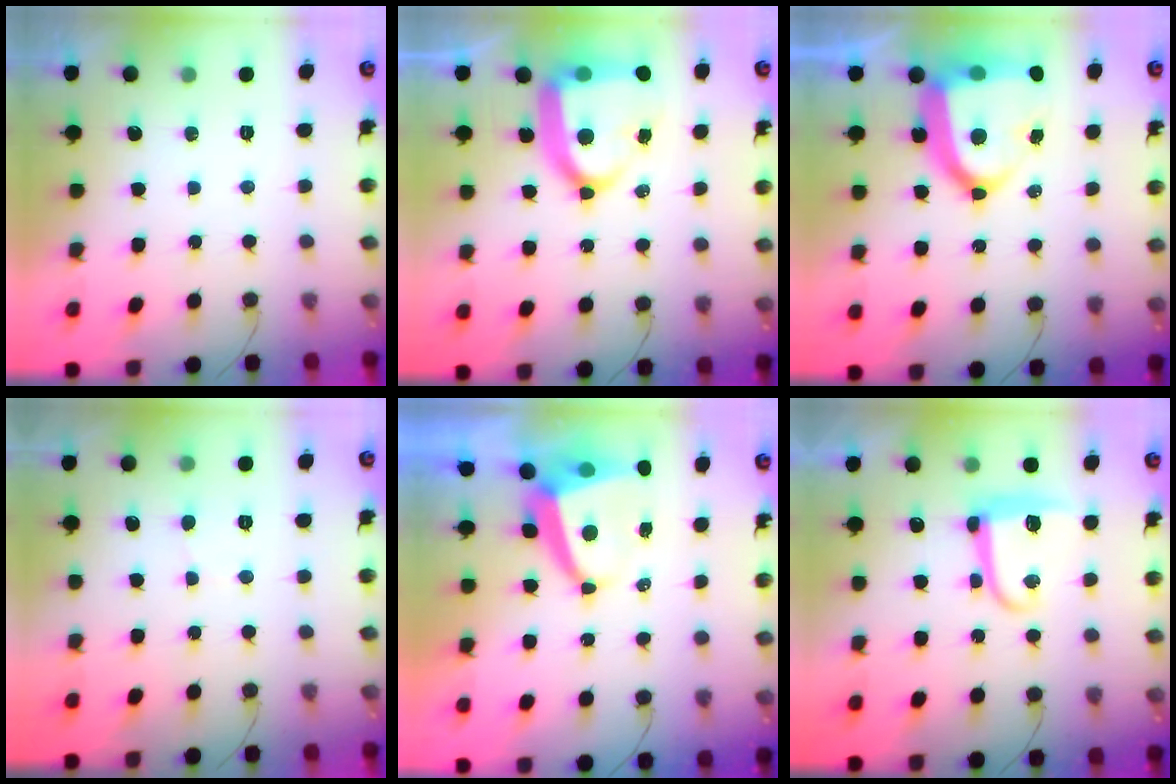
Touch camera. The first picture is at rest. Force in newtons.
{"total": 19.3, "press": 19.2, "slide": 1.9}
{"total": 20.5, "press": 20.4, "slide": 1.8}
{"total": 2.1, "press": 2.1, "slide": 0.2}
{"total": 5.8, "press": 5.8, "slide": 0.8}
{"total": 11.0, "press": 11.0, "slide": 0.9}